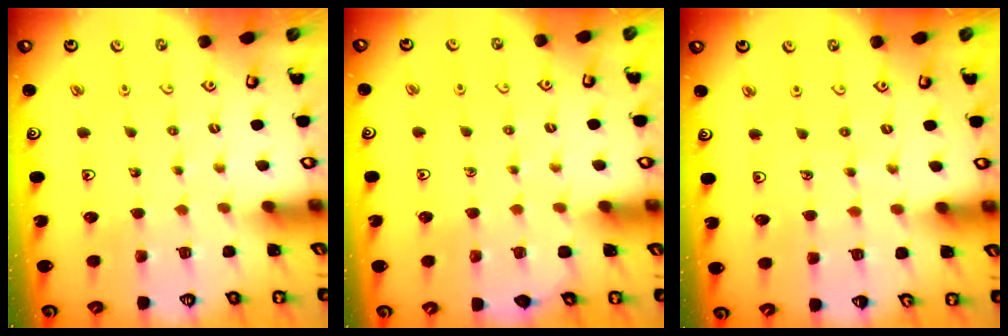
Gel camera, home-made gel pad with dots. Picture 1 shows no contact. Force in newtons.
{"total": 1.6, "press": 1.5, "slide": 0.3}
{"total": 4.2, "press": 4.2, "slide": 0.3}